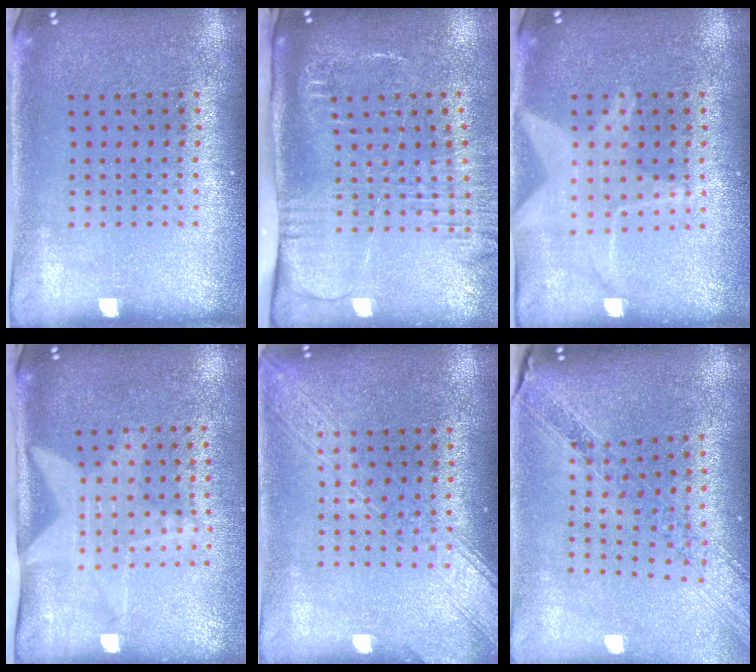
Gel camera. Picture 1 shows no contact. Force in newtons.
{"total": 2.7, "press": 2.1, "slide": 1.7}
{"total": 1.6, "press": 1.6, "slide": 0.2}
{"total": 2.1, "press": 1.5, "slide": 1.4}
{"total": 3.4, "press": 3.3, "slide": 0.5}
{"total": 1.2, "press": 1.2, "slide": 0.3}